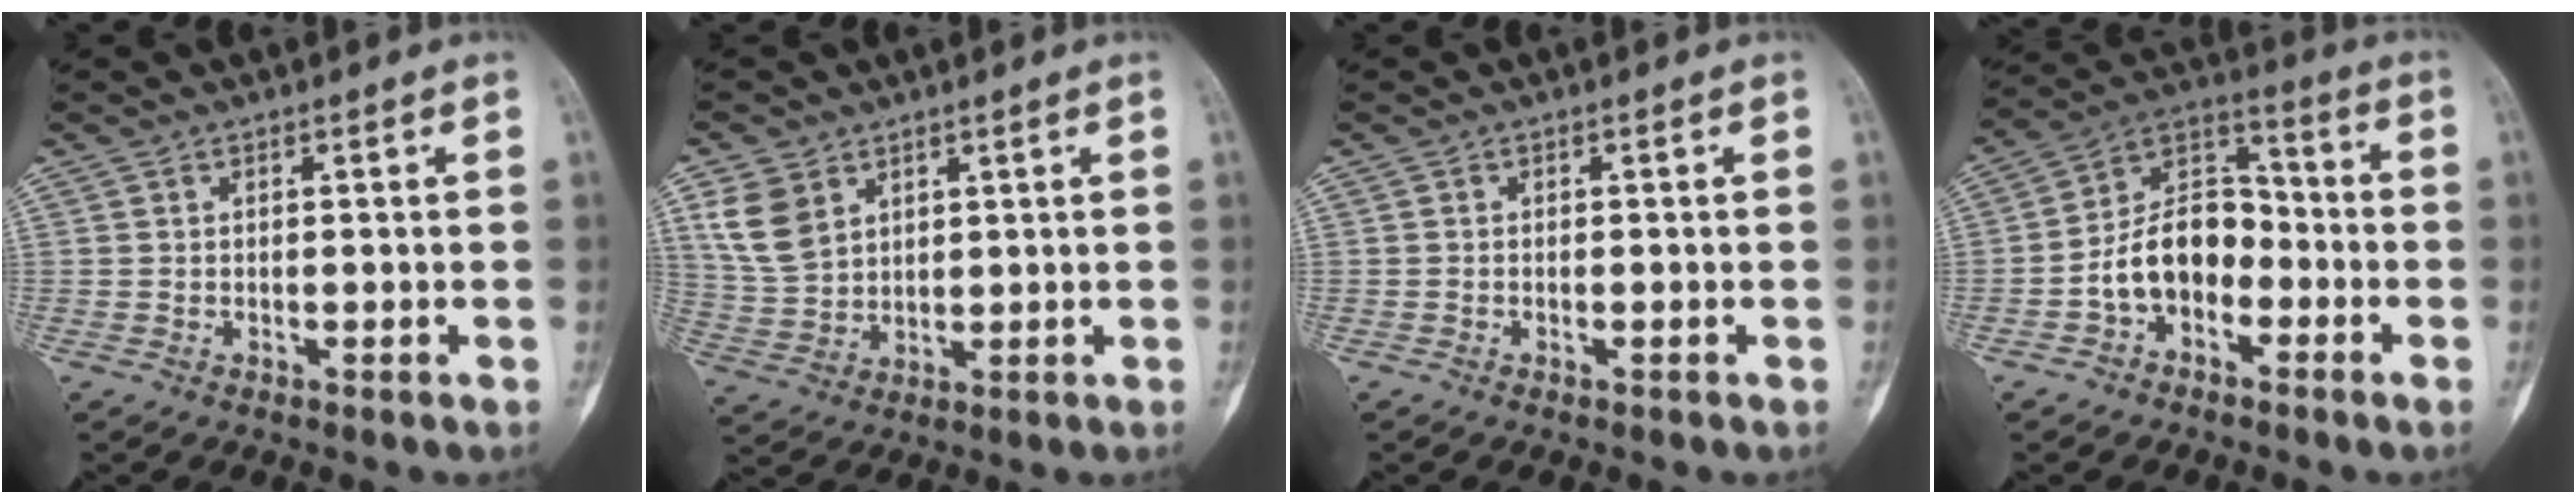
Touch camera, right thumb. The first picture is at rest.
{"total": 8.1, "force": [3.9, 5.7, 4.2], "torque": [-0.075, -0.012, 0.091]}
{"total": 0.0}
{"total": 11.9, "force": [-3.8, 8.1, 7.9], "torque": [-0.115, 0.052, -0.080]}